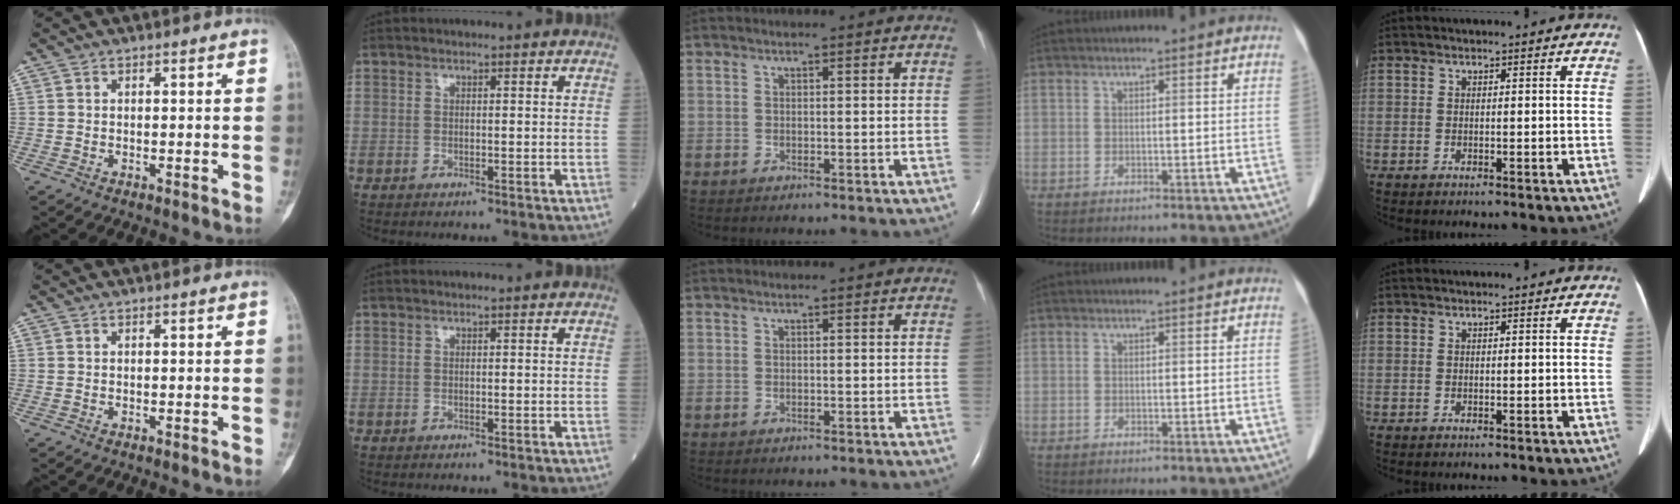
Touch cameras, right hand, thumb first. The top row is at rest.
{}